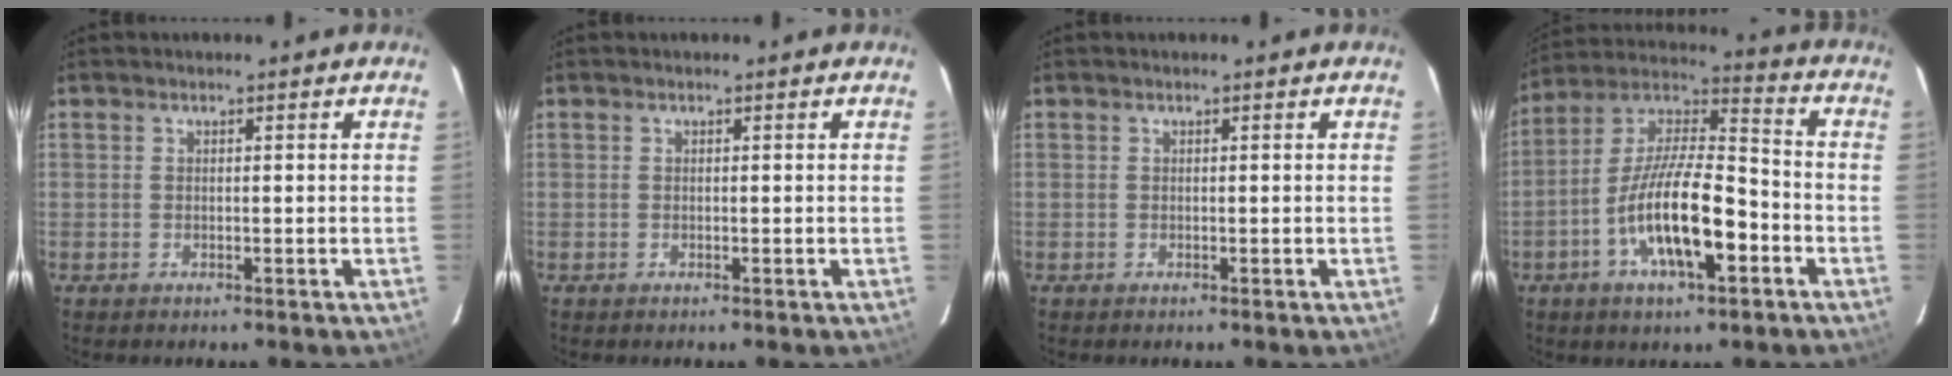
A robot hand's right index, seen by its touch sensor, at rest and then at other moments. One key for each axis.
{"total": 0.0}
{"total": 0.0}
{"total": 16.4, "fx": -6.2, "fy": 5.3, "fz": 14.2, "tx": -0.269, "ty": -0.003, "tz": -0.113}